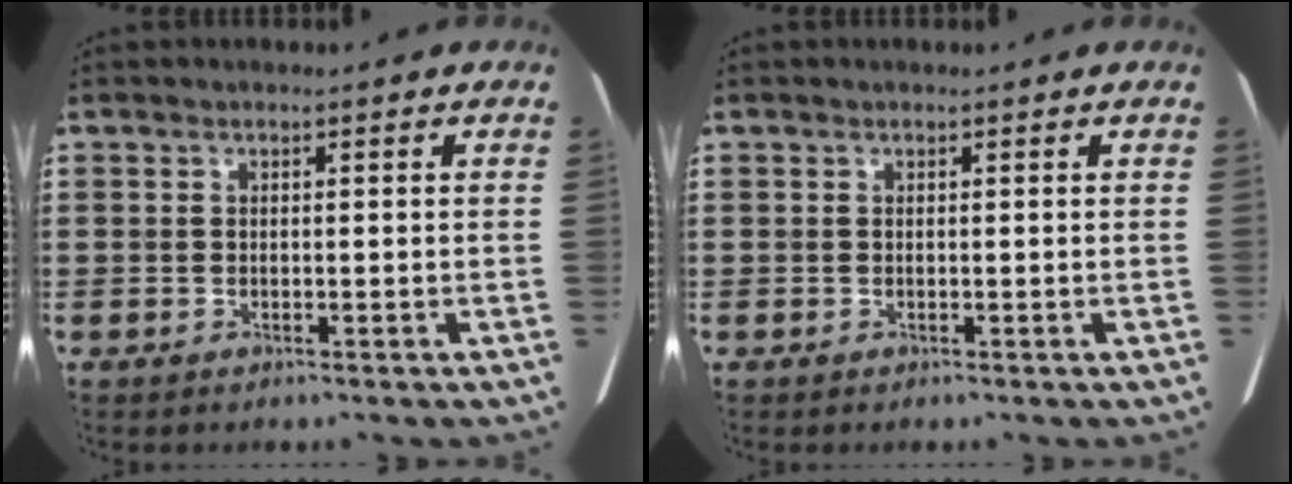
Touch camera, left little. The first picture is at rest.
{"total": 0.0}